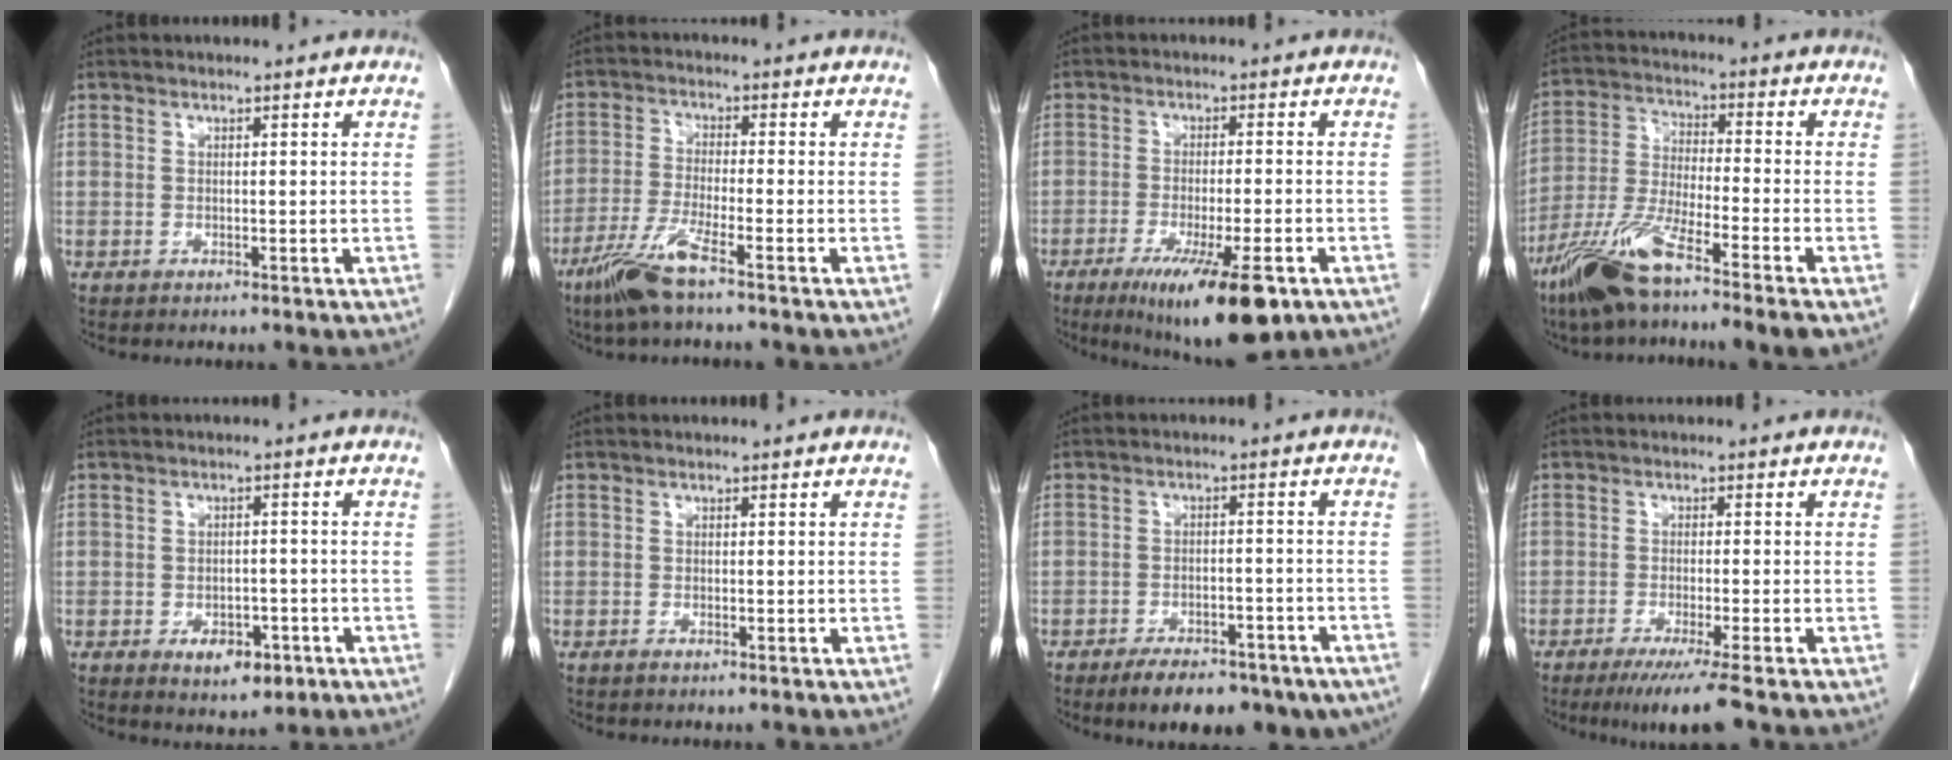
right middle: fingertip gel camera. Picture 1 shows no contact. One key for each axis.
{"total": 6.8, "fx": -4.5, "fy": -0.1, "fz": 5.1, "tx": -0.110, "ty": -0.017, "tz": -0.093}
{"total": 13.1, "fx": -7.5, "fy": 2.1, "fz": 10.6, "tx": -0.146, "ty": -0.028, "tz": -0.113}
{"total": 11.8, "fx": -7.8, "fy": 0.4, "fz": 8.9, "tx": -0.188, "ty": -0.027, "tz": -0.151}
{"total": 5.0, "fx": -2.4, "fy": 2.9, "fz": 3.4, "tx": -0.042, "ty": 0.004, "tz": -0.026}
{"total": 0.6, "fx": -0.5, "fy": 0.0, "fz": 0.4, "tx": -0.010, "ty": -0.001, "tz": -0.009}
{"total": 12.4, "fx": -9.1, "fy": 5.2, "fz": 6.6, "tx": -0.075, "ty": 0.006, "tz": -0.125}
{"total": 6.2, "fx": -4.4, "fy": -0.8, "fz": 4.2, "tx": -0.064, "ty": -0.017, "tz": -0.077}